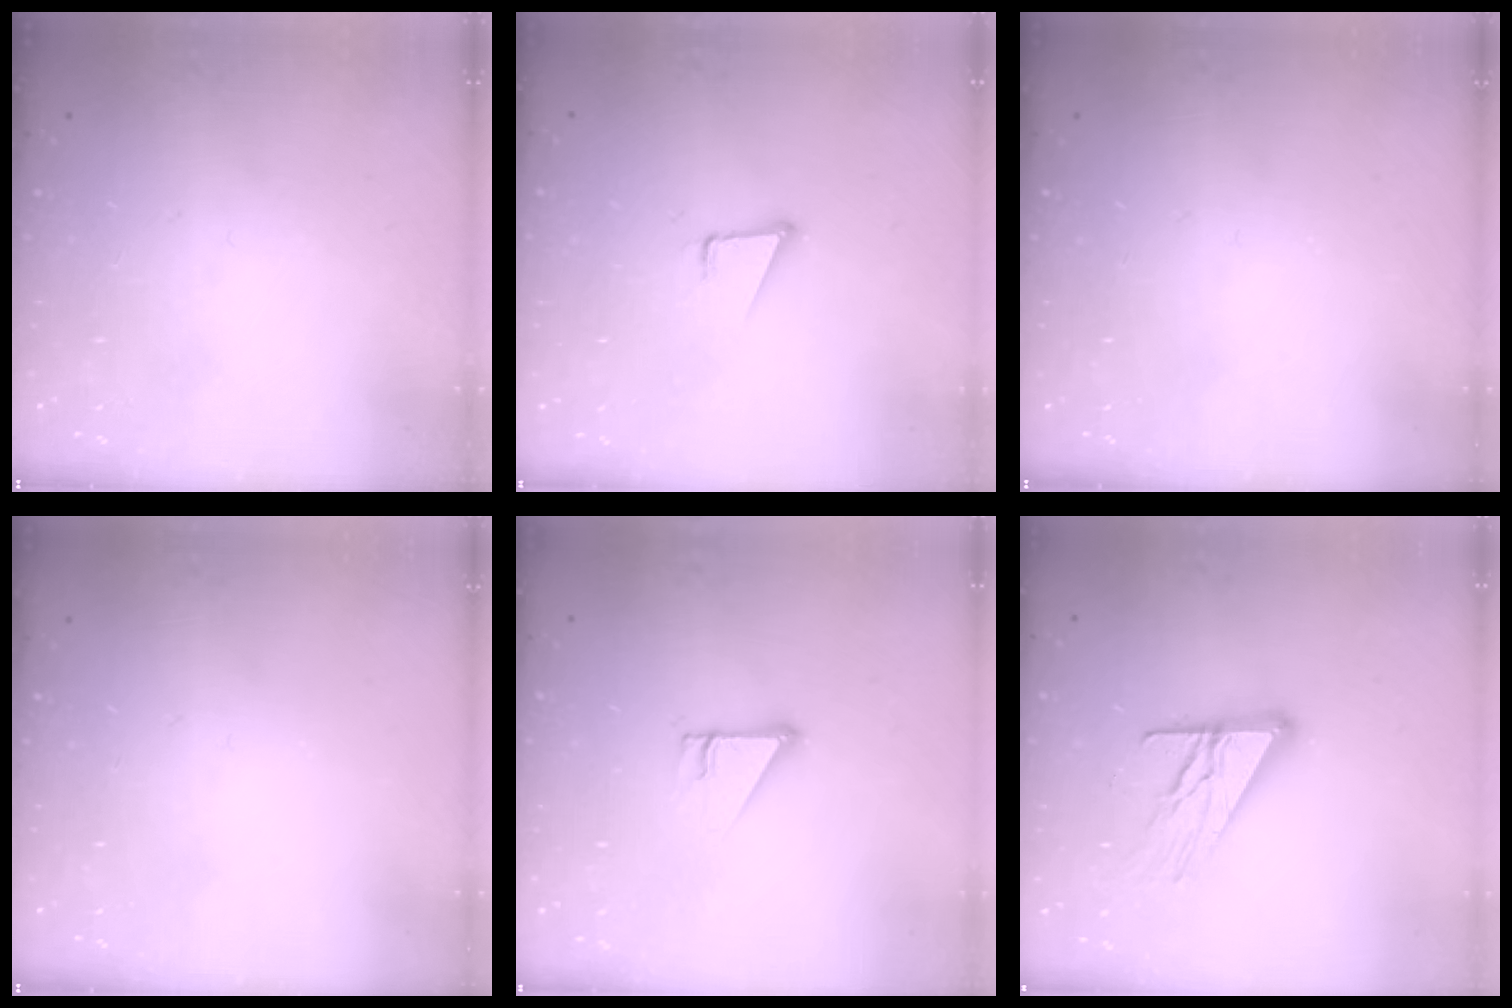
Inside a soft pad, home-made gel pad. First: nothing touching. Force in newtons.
{"total": 3.4, "press": 2.6, "slide": 2.2}
{"total": 0.0}
{"total": 0.0}
{"total": 3.7, "press": 3.7, "slide": 0.2}
{"total": 13.8, "press": 13.8, "slide": 1.1}